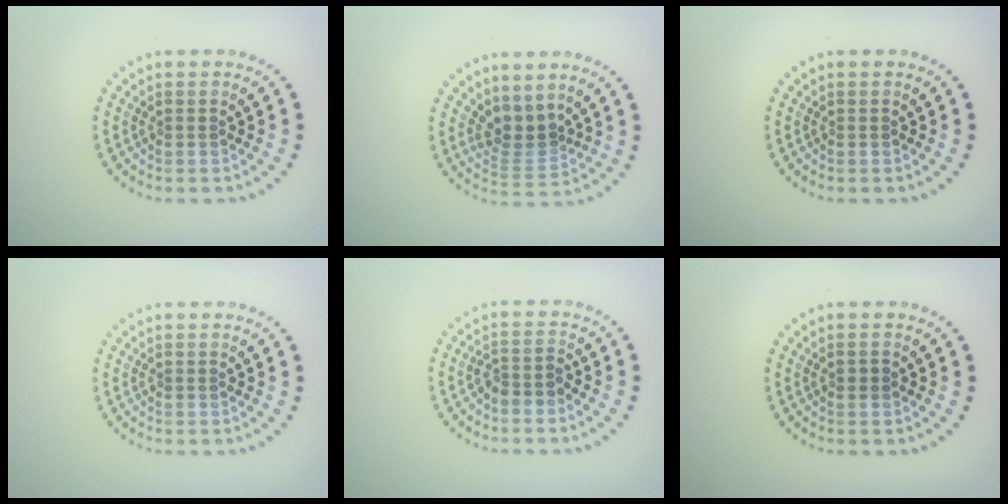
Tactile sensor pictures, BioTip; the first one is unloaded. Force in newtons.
{"total": 2.9, "press": 2.1, "slide": 2.0}
{"total": 0.0}
{"total": 0.0}
{"total": 1.9, "press": 1.5, "slide": 1.1}
{"total": 0.8, "press": 0.8, "slide": 0.3}